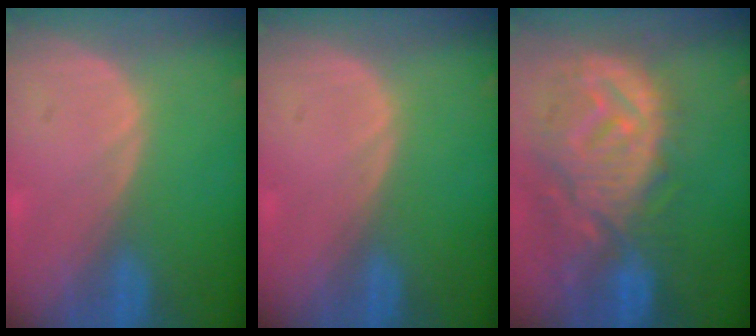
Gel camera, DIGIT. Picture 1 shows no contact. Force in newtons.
{"total": 0.0}
{"total": 12.4, "press": 11.1, "slide": 5.7}